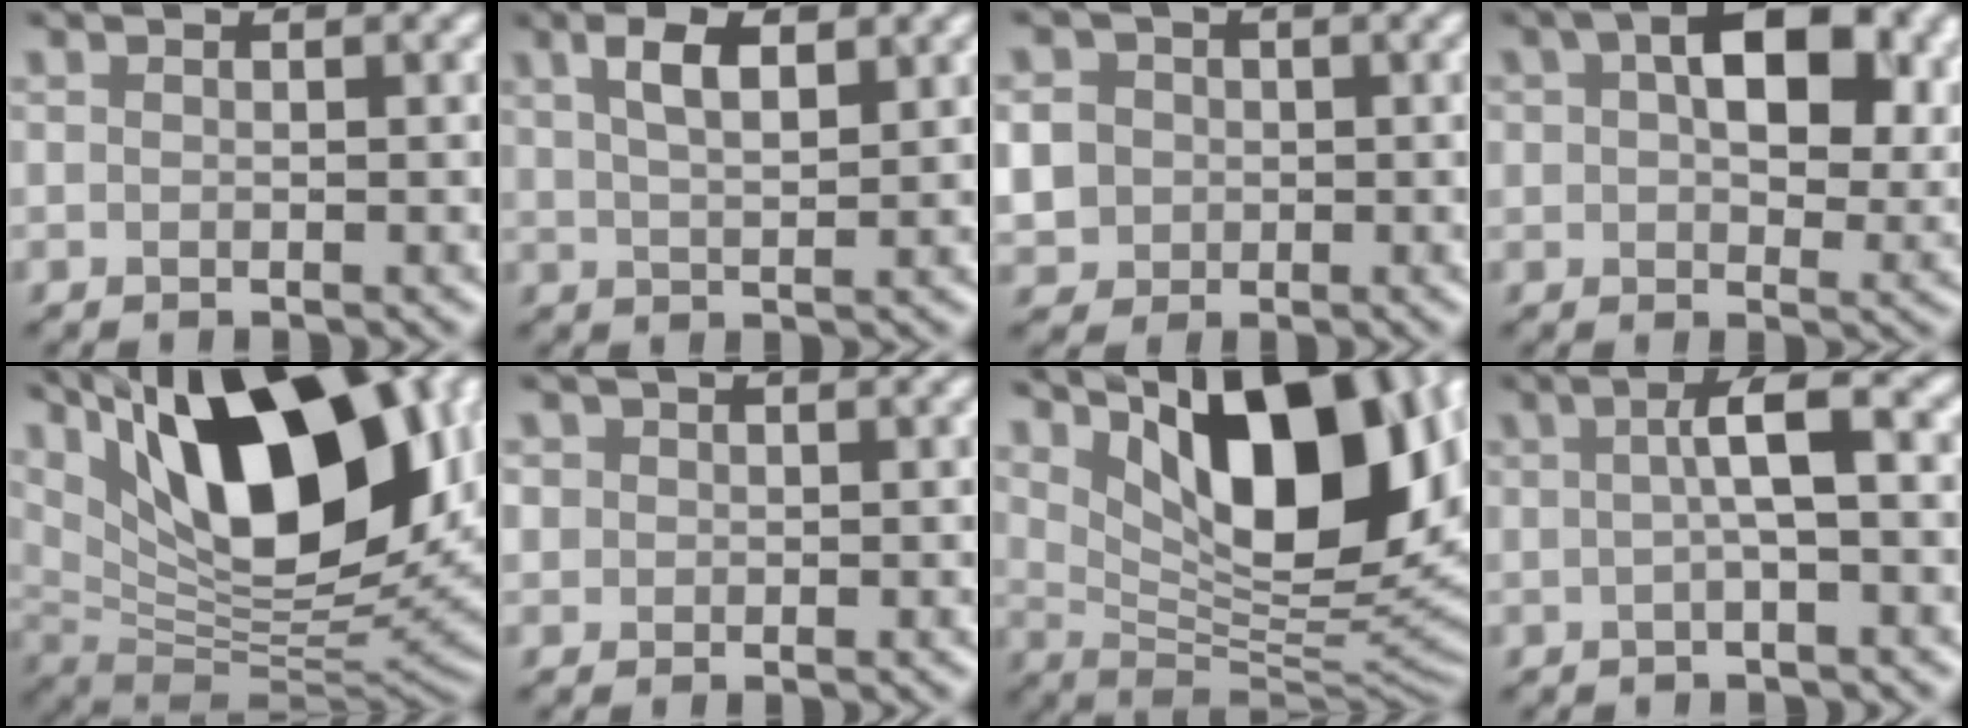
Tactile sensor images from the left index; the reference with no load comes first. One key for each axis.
{"total": 3.8, "fx": 1.9, "fy": 1.3, "fz": 3.0, "tx": -0.061, "ty": 0.006, "tz": 0.035}
{"total": 6.3, "fx": 0.3, "fy": 5.8, "fz": 2.4, "tx": -0.068, "ty": 0.028, "tz": -0.007}
{"total": 11.0, "fx": 3.5, "fy": 6.6, "fz": 8.0, "tx": -0.118, "ty": 0.007, "tz": 0.051}
{"total": 17.8, "fx": 6.9, "fy": 8.3, "fz": 14.1, "tx": -0.230, "ty": 0.017, "tz": 0.107}
{"total": 1.6, "fx": 0.6, "fy": 1.4, "fz": 0.6, "tx": -0.019, "ty": 0.005, "tz": 0.017}
{"total": 15.6, "fx": 6.2, "fy": 6.7, "fz": 12.6, "tx": -0.197, "ty": 0.001, "tz": 0.111}
{"total": 3.4, "fx": 0.1, "fy": 0.7, "fz": 3.3, "tx": -0.068, "ty": 0.010, "tz": -0.001}